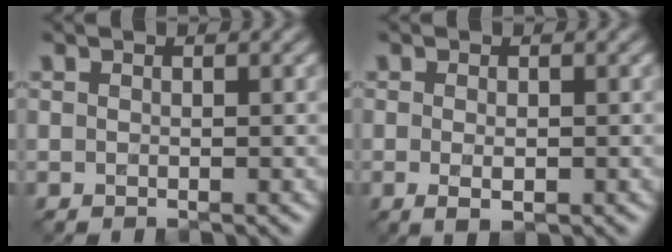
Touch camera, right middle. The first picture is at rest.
{"total": 1.7, "force": [-0.4, 0.6, 1.5], "torque": [-0.029, -0.007, -0.005]}